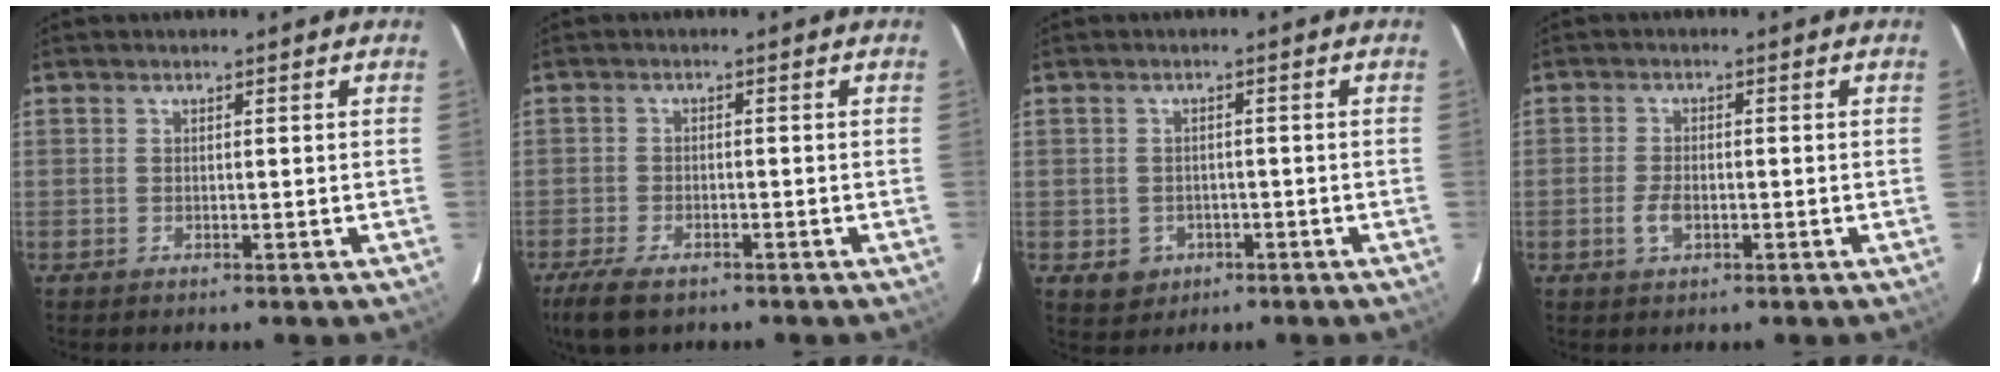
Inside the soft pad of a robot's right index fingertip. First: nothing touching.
{"total": 6.8, "force": [-4.9, 2.7, 3.9], "torque": [-0.104, -0.021, -0.092]}
{"total": 4.3, "force": [-1.6, 3.9, 1.1], "torque": [-0.030, 0.005, -0.012]}
{"total": 3.4, "force": [-1.2, 1.9, 2.6], "torque": [-0.059, 0.000, -0.022]}